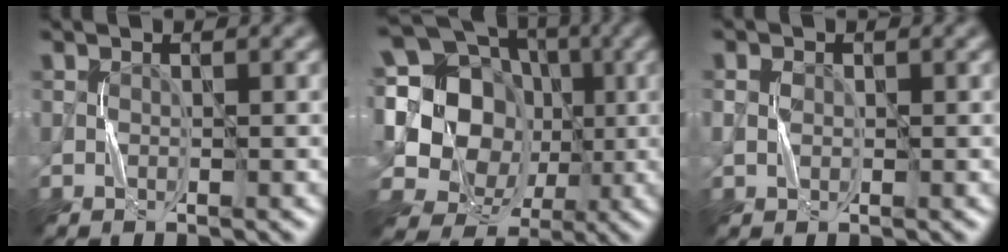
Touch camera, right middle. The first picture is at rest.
{"total": 19.2, "force": [2.2, 16.8, 9.0], "torque": [-0.215, 0.052, 0.013]}
{"total": 1.3, "force": [0.1, 1.1, 0.8], "torque": [-0.017, 0.003, 0.001]}